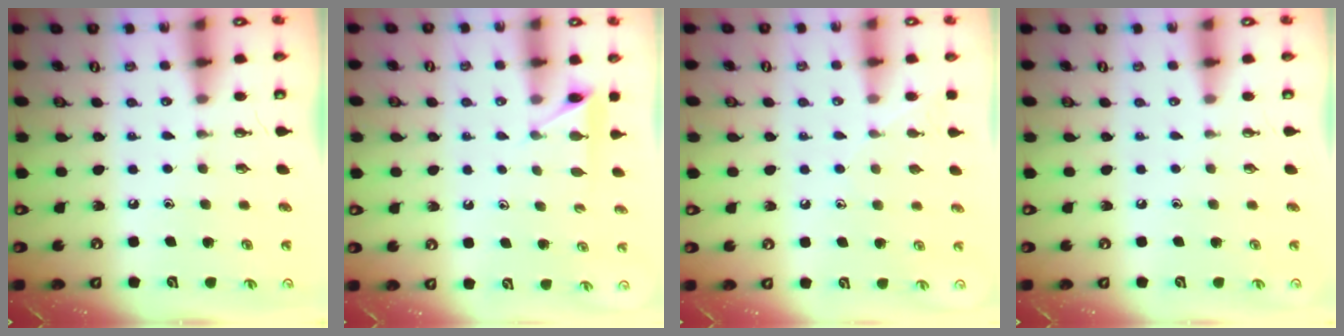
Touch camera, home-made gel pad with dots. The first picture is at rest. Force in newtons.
{"total": 3.7, "press": 3.7, "slide": 0.3}
{"total": 7.7, "press": 7.6, "slide": 0.8}
{"total": 0.0}